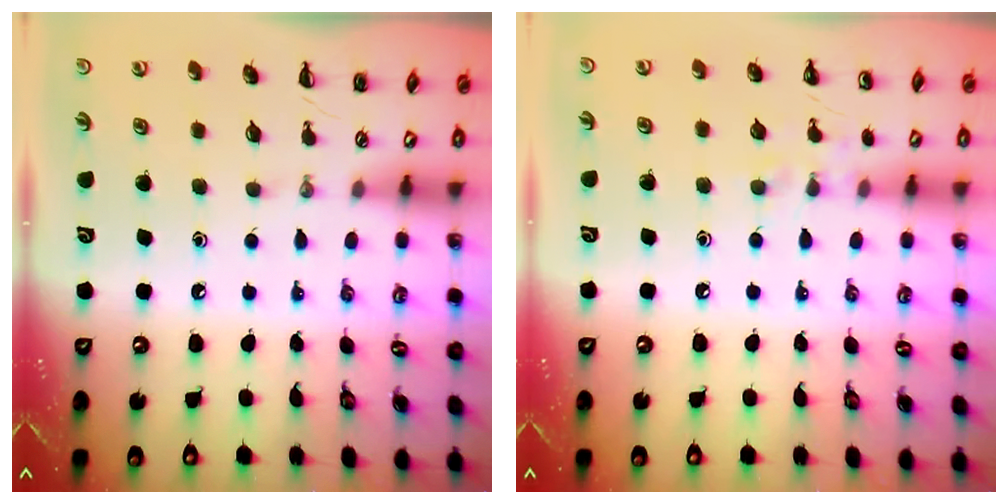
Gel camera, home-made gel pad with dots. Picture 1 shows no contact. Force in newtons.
{"total": 5.7, "press": 5.6, "slide": 1.4}